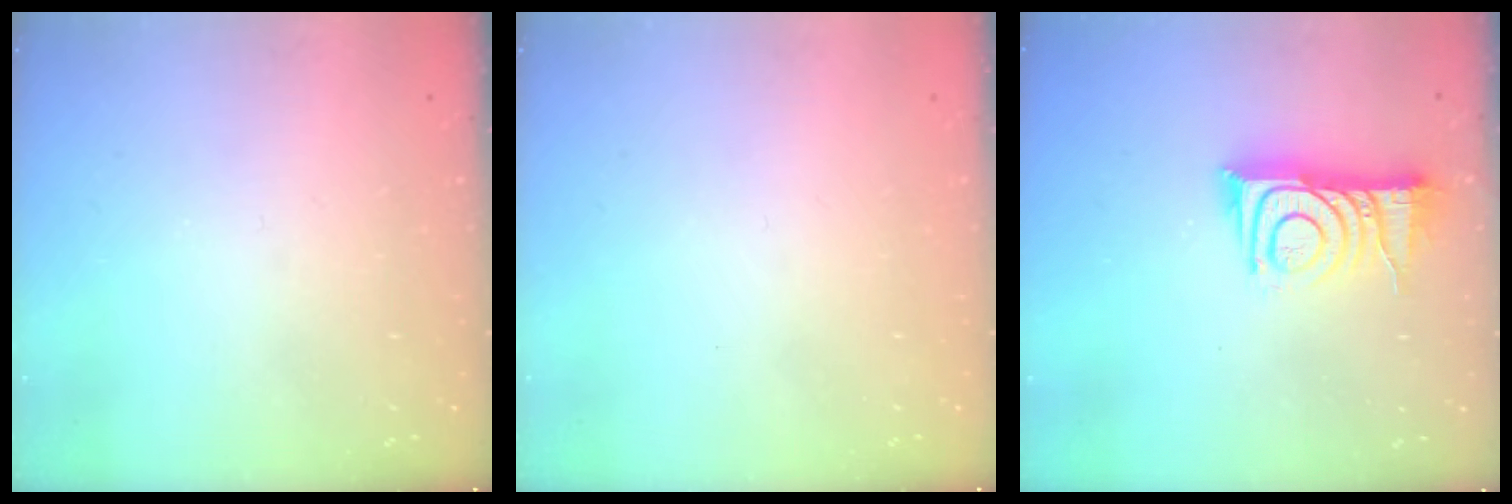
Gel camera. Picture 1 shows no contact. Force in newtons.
{"total": 1.7, "press": 1.7, "slide": 0.1}
{"total": 11.6, "press": 11.6, "slide": 0.3}